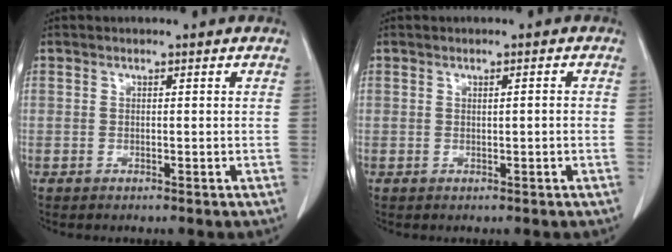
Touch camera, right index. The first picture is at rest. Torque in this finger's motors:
{"motor_torque": [-0.02, -0.07, 0.02, -0.01]}